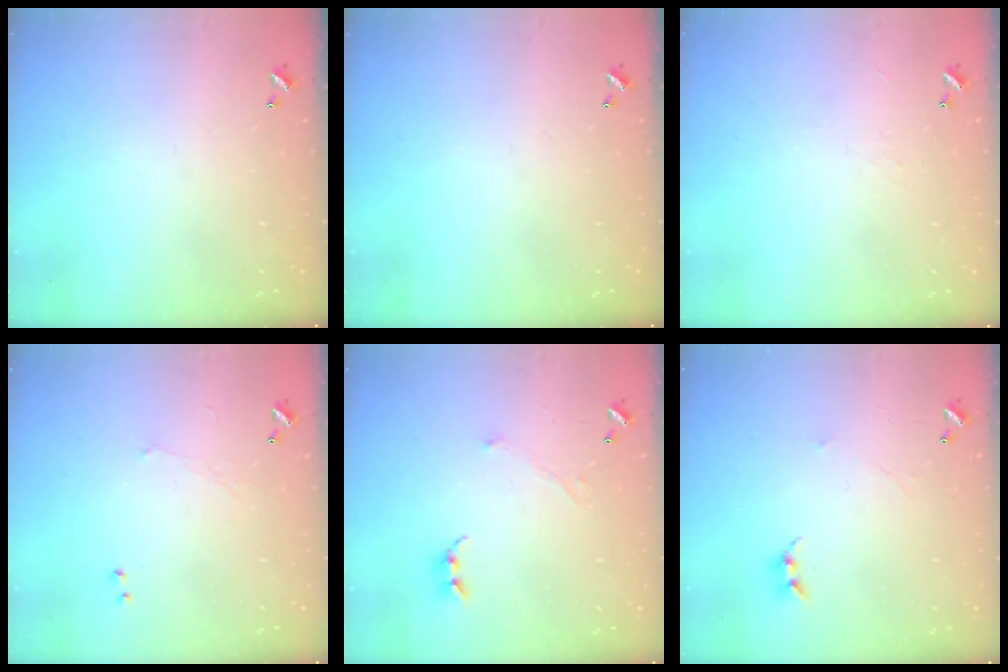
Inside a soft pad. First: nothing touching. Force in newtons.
{"total": 0.0}
{"total": 1.3, "press": 1.2, "slide": 0.5}
{"total": 0.7, "press": 0.3, "slide": 0.6}
{"total": 0.7, "press": 0.4, "slide": 0.5}
{"total": 1.0, "press": 0.9, "slide": 0.4}